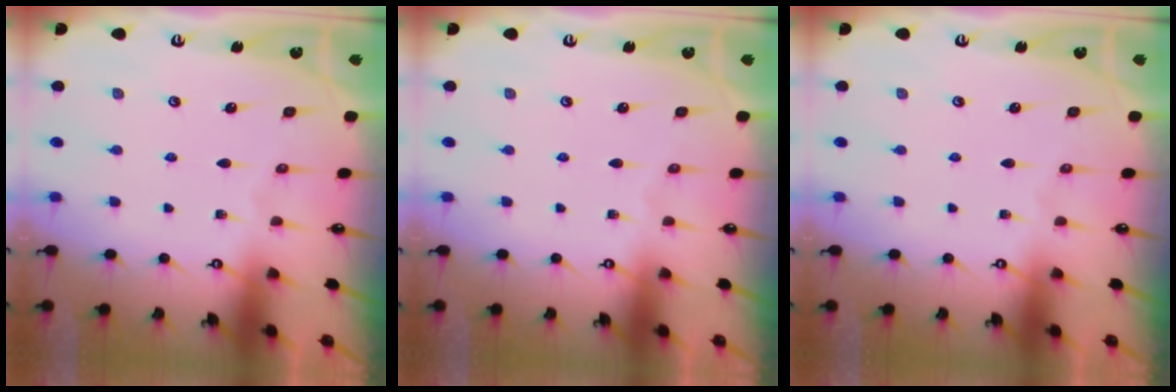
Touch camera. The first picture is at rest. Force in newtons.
{"total": 0.0}
{"total": 0.0}